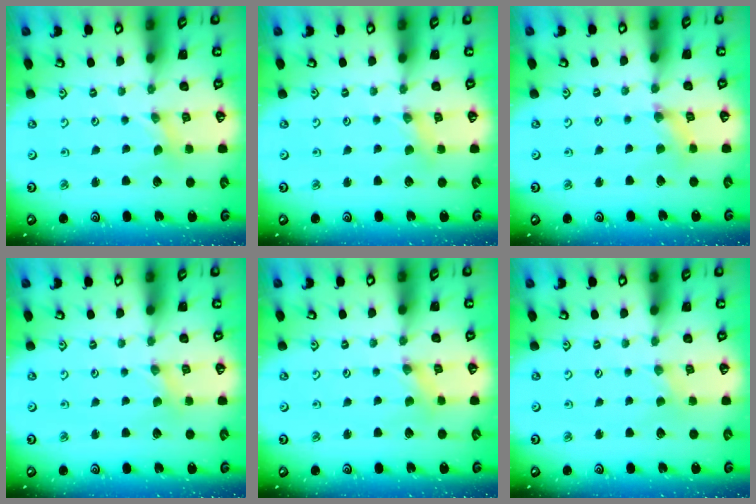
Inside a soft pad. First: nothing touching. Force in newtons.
{"total": 1.3, "press": 1.3, "slide": 0.3}
{"total": 2.0, "press": 2.0, "slide": 0.4}
{"total": 0.0}
{"total": 1.2, "press": 1.2, "slide": 0.2}
{"total": 0.0}